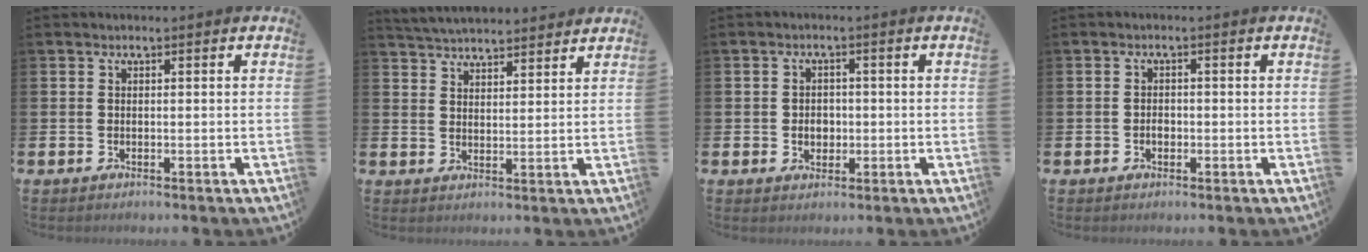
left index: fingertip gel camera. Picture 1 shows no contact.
{"total": 4.4, "force": [4.4, 0.5, 0.1], "torque": [-0.010, -0.024, 0.079]}
{"total": 2.5, "force": [-0.3, 2.1, 1.3], "torque": [-0.008, -0.002, -0.013]}
{"total": 1.3, "force": [-0.4, 0.9, 0.9], "torque": [-0.012, 0.001, -0.010]}